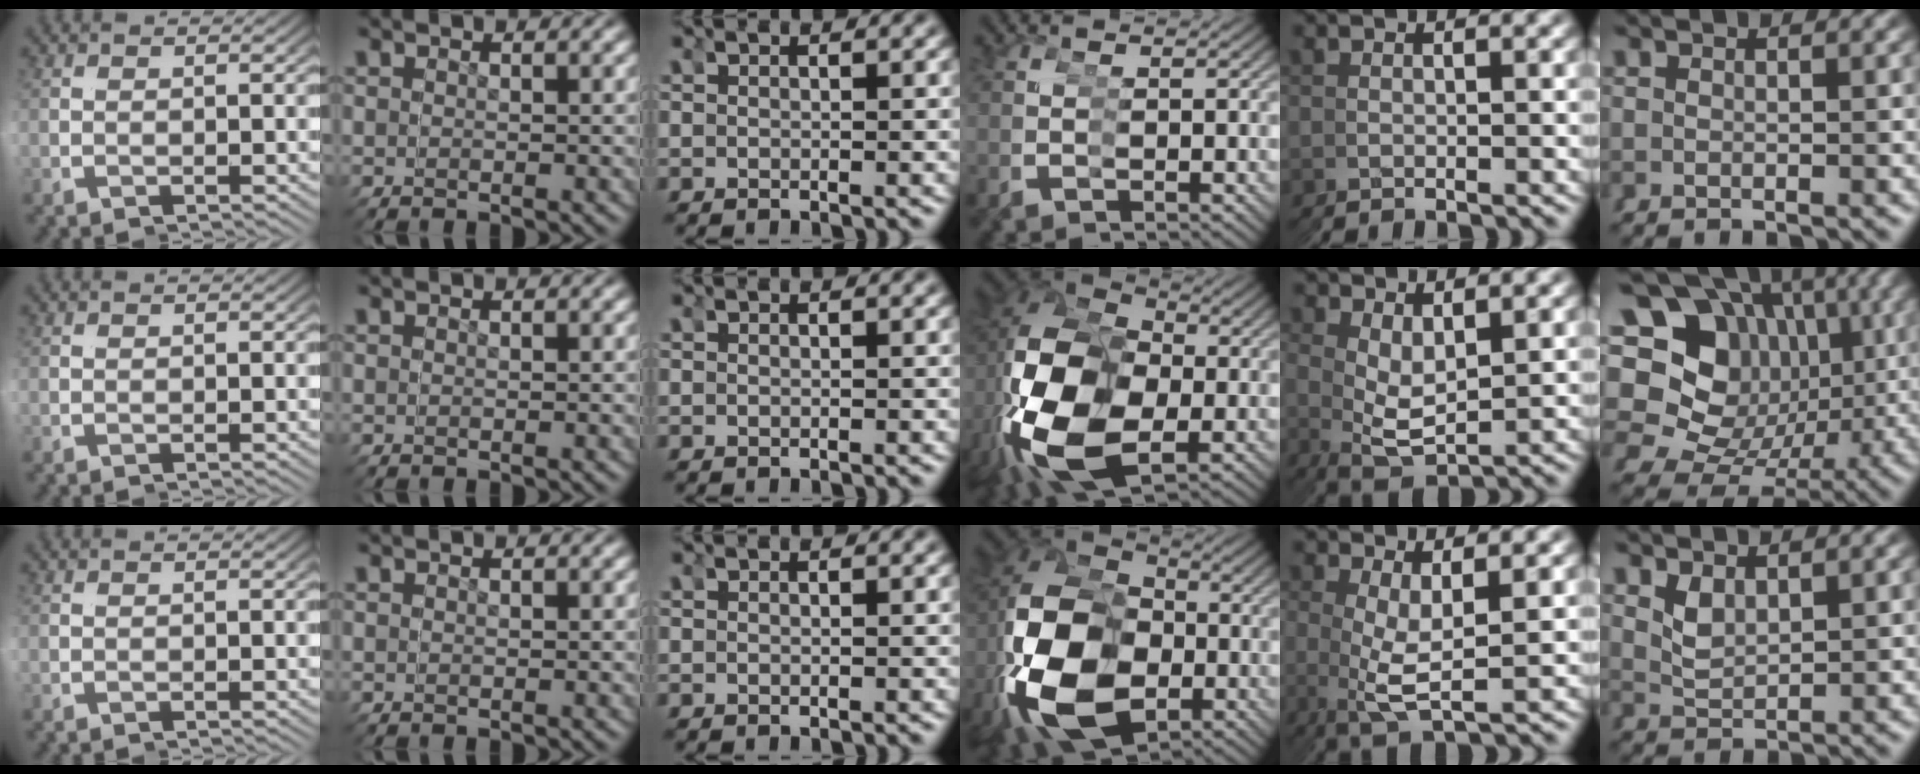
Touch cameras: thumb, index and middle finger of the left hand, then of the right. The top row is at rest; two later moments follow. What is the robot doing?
{"motion": "grasp_and_lifting", "object": "scissors"}